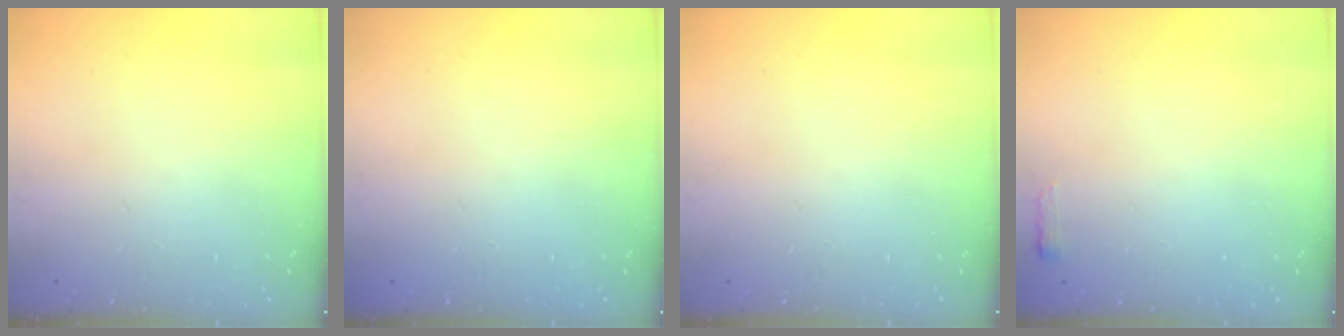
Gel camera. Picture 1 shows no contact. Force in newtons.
{"total": 0.0}
{"total": 0.0}
{"total": 2.4, "press": 2.4, "slide": 0.4}